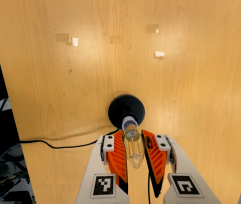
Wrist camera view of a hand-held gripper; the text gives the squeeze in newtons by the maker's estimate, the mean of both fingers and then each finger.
{"total": 19.9, "left": 21.3, "right": 18.5}